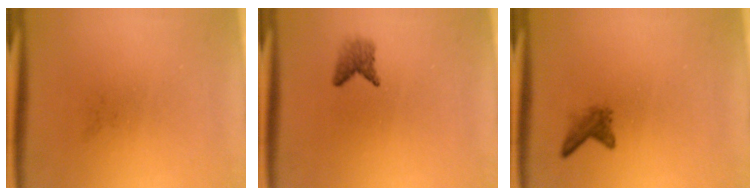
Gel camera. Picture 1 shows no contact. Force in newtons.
{"total": 1.9}
{"total": 1.7}